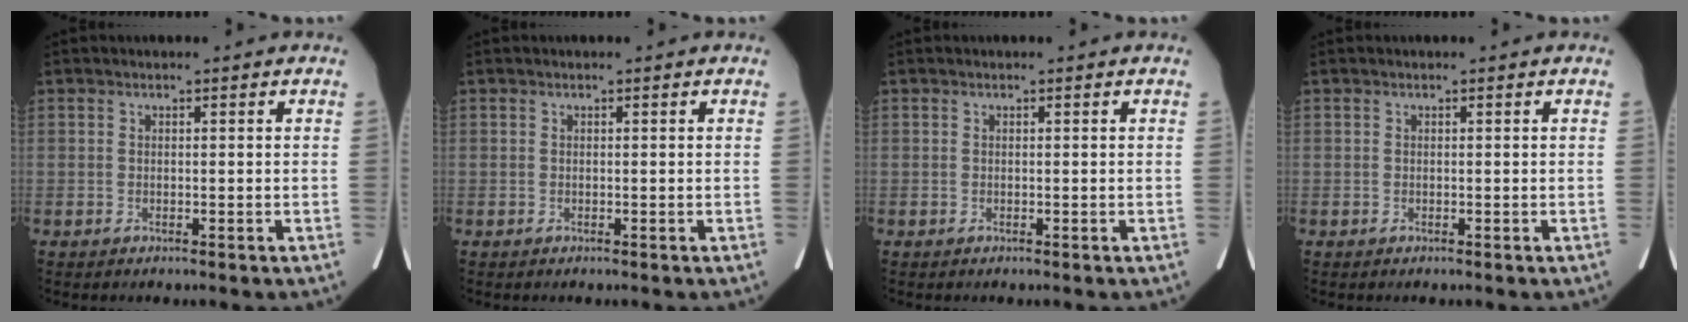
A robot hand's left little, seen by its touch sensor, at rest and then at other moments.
{"total": 0.0}
{"total": 0.0}
{"total": 0.0}